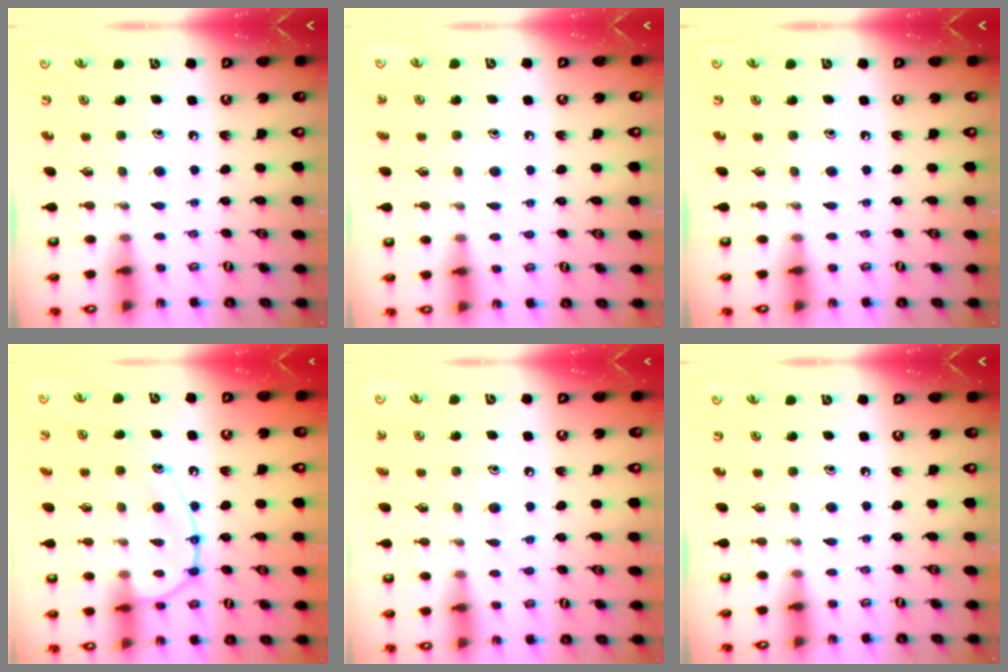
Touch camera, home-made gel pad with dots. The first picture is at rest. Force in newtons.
{"total": 2.4, "press": 2.4, "slide": 0.2}
{"total": 0.0}
{"total": 13.7, "press": 13.6, "slide": 1.5}
{"total": 5.4, "press": 5.4, "slide": 0.5}
{"total": 0.0}